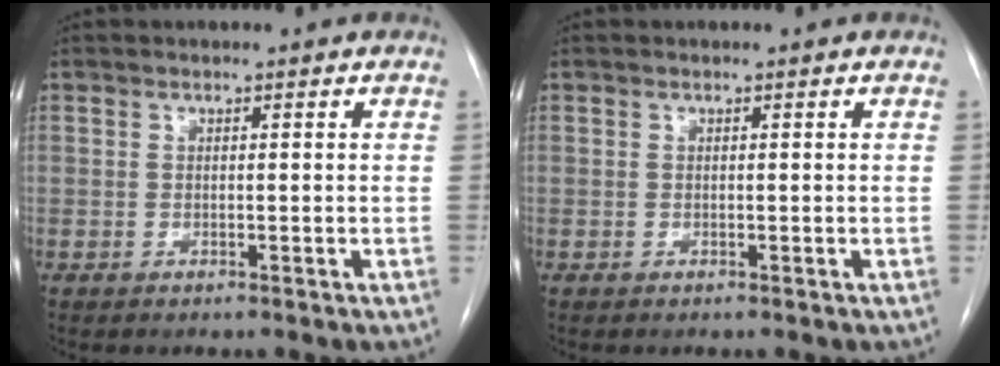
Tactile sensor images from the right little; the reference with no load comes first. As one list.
[{"total": 0.0}]